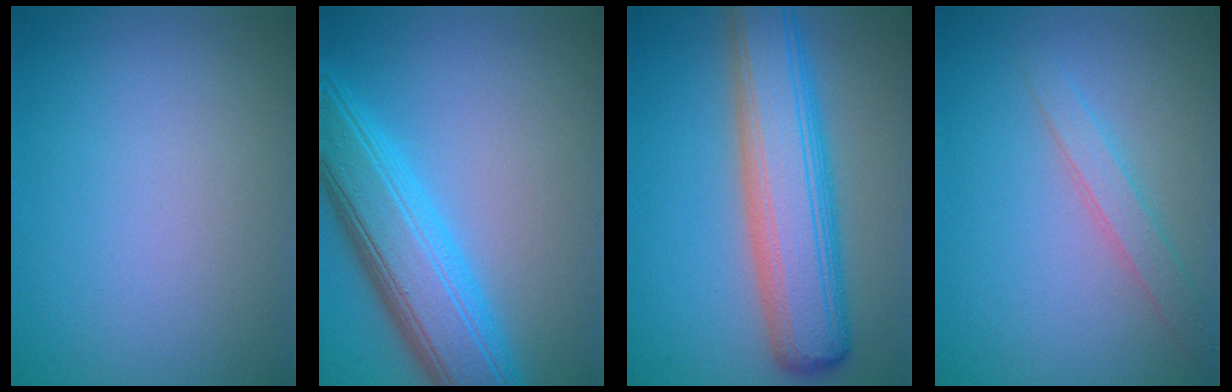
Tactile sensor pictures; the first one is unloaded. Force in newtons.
{"total": 8.8, "press": 8.8, "slide": 0.2}
{"total": 9.0, "press": 9.0, "slide": 0.2}
{"total": 2.0, "press": 2.0, "slide": 0.1}